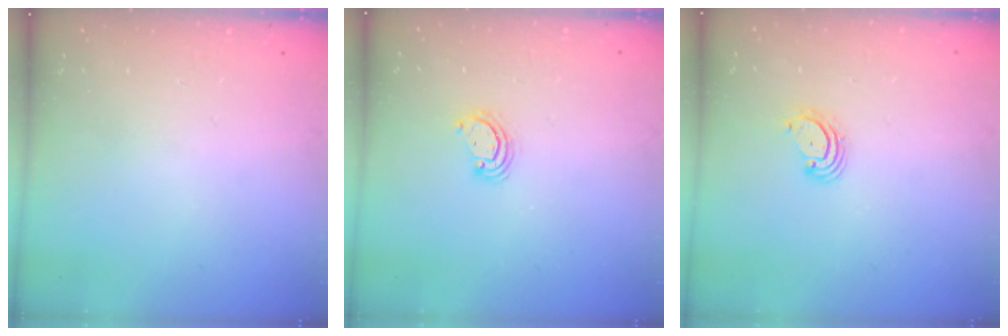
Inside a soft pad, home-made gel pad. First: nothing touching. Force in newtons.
{"total": 2.6, "press": 2.6, "slide": 0.3}
{"total": 3.1, "press": 3.1, "slide": 0.3}